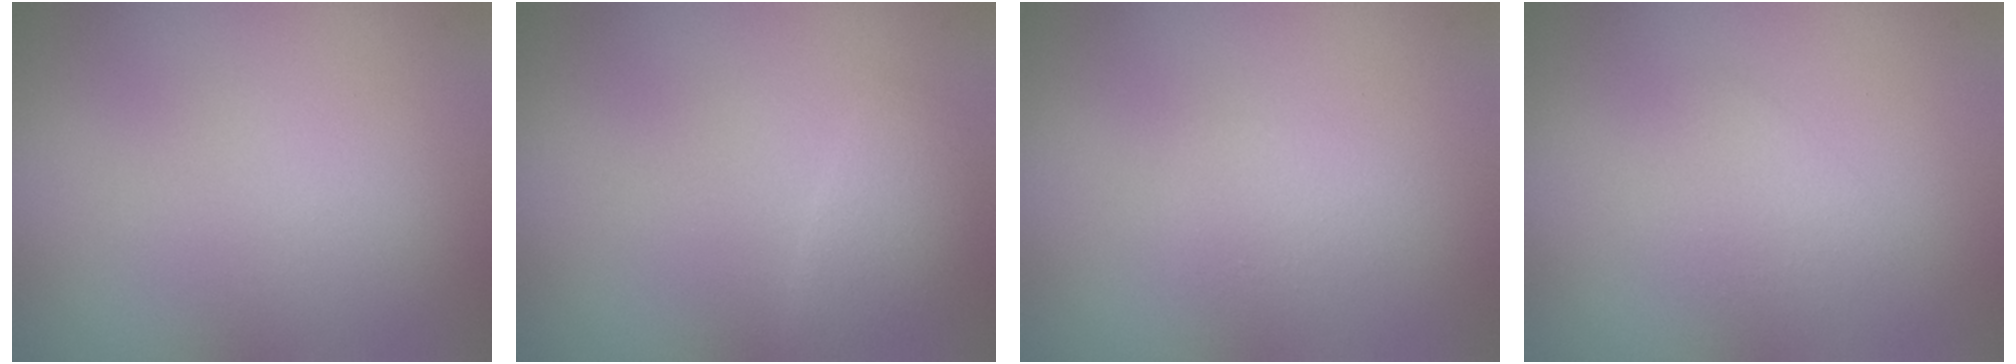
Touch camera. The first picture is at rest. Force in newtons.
{"total": 1.6, "press": 1.6, "slide": 0.1}
{"total": 1.1, "press": 1.1, "slide": 0.1}
{"total": 1.6, "press": 1.6, "slide": 0.0}